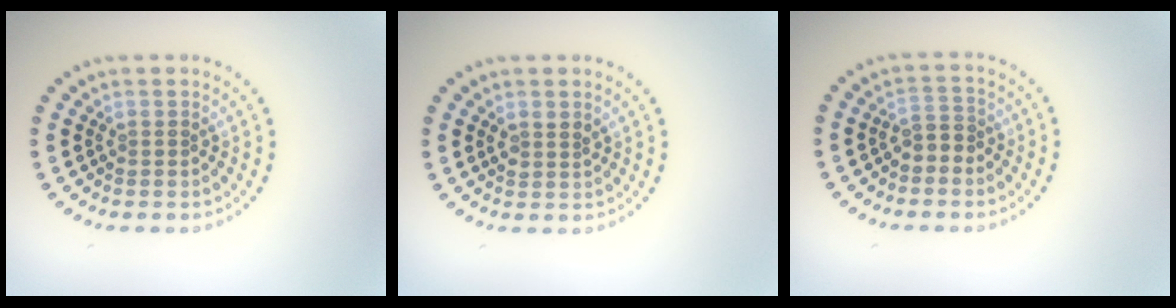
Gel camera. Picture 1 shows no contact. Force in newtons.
{"total": 1.3, "press": 1.1, "slide": 0.7}
{"total": 1.8, "press": 1.6, "slide": 0.9}